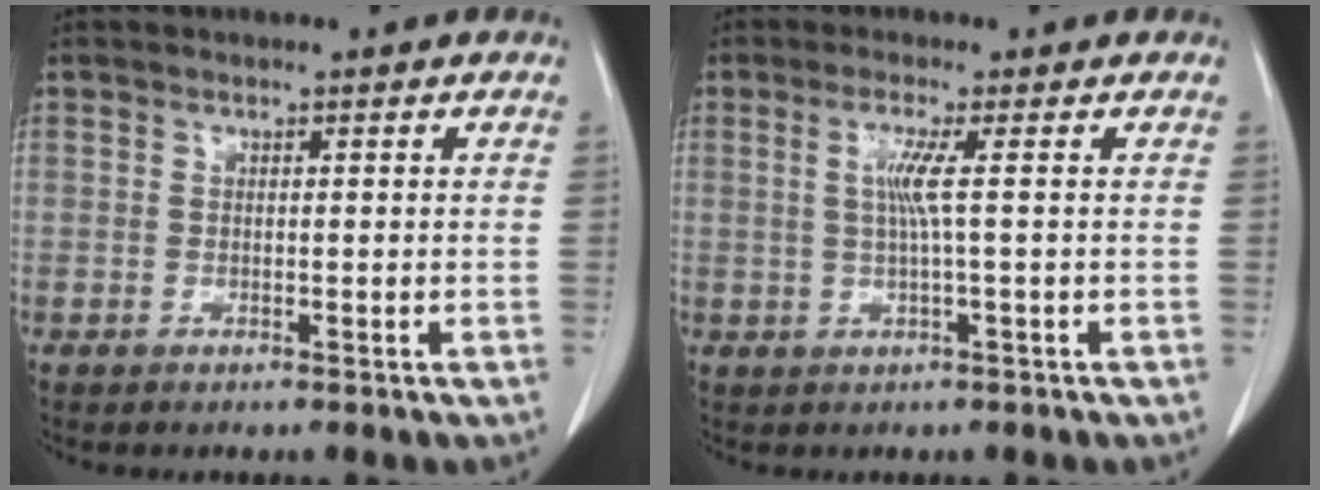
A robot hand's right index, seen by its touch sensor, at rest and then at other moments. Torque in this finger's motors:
{"motor_torque": [0.25, -0.19, 0.10, 0.03]}